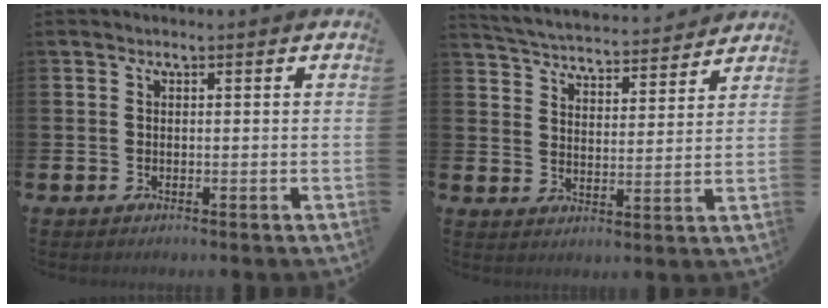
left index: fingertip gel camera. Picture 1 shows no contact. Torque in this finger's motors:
{"motor_torque": [0.90, -1.24, 0.47, 0.10]}